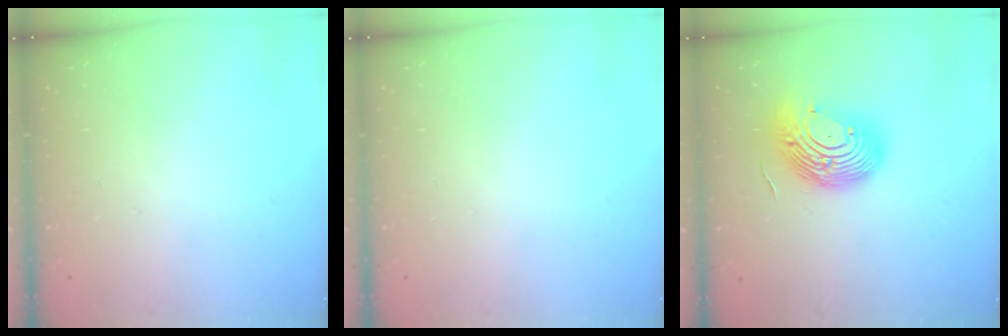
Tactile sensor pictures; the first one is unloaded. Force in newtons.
{"total": 0.0}
{"total": 16.3, "press": 15.8, "slide": 4.1}